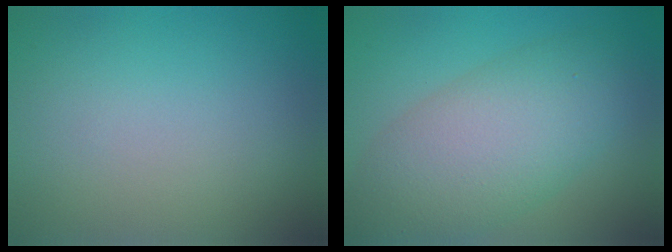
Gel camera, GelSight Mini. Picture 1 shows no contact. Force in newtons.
{"total": 8.6, "press": 8.6, "slide": 0.6}